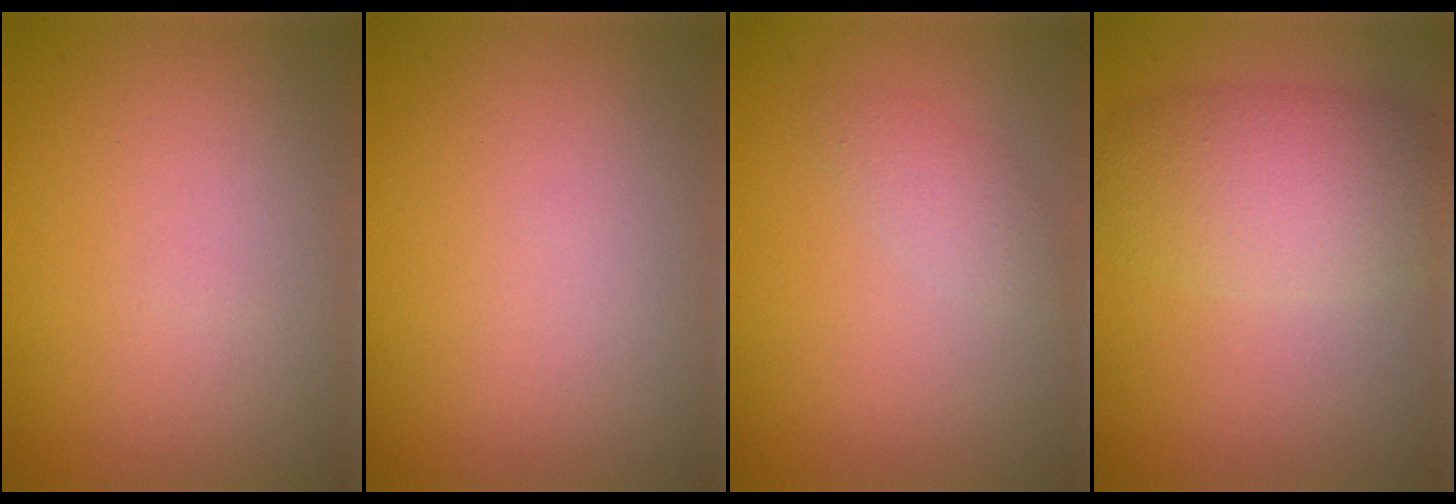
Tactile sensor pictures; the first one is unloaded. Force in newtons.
{"total": 0.0}
{"total": 1.6, "press": 1.6, "slide": 0.2}
{"total": 6.1, "press": 6.1, "slide": 0.5}